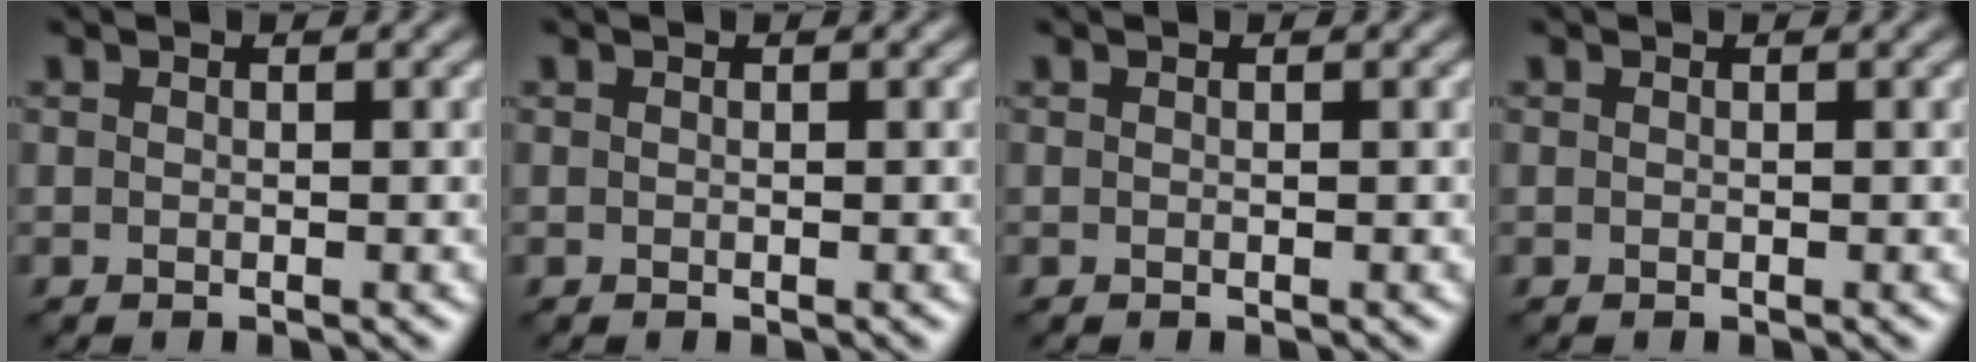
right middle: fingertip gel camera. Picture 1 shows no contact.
{"total": 0.0}
{"total": 0.0}
{"total": 0.0}